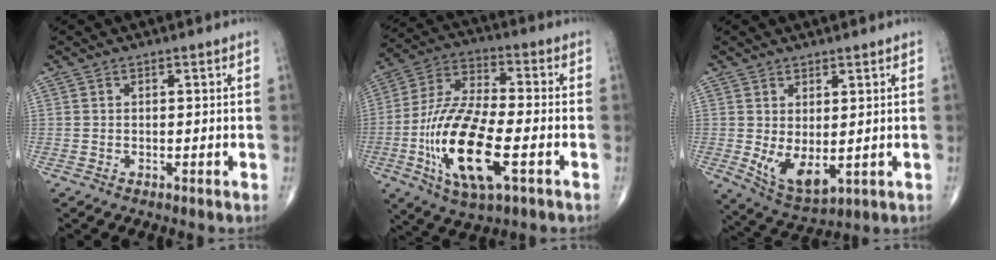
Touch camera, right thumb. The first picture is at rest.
{"total": 19.1, "force": [-5.7, 6.9, 16.9], "torque": [-0.341, 0.015, -0.100]}
{"total": 7.7, "force": [-0.3, 3.7, 6.7], "torque": [-0.108, -0.018, 0.014]}